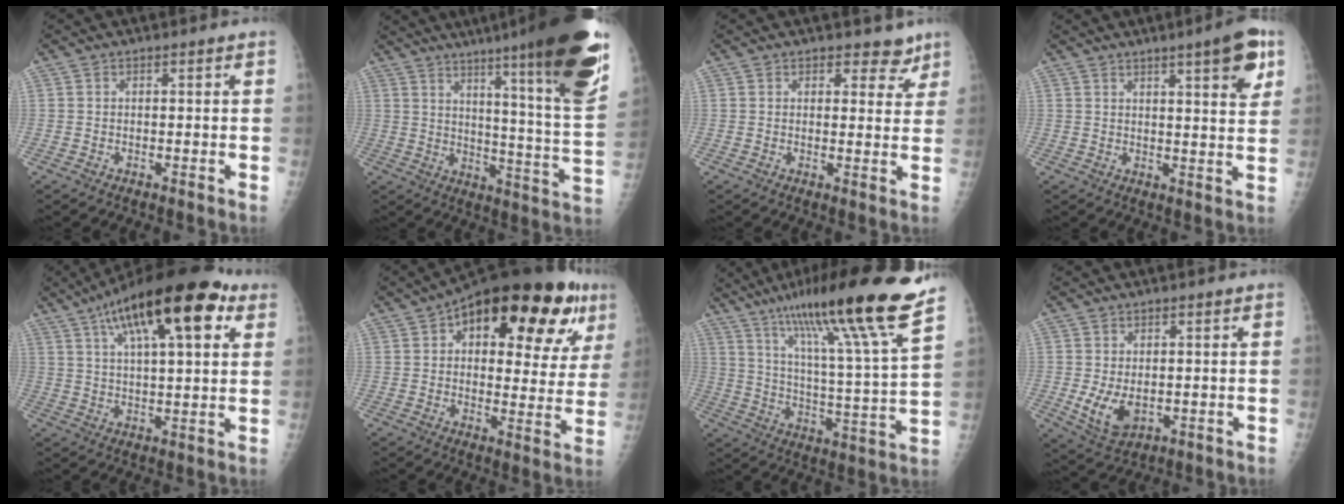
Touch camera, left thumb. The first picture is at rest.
{"total": 27.8, "force": [18.1, 1.8, 21.1], "torque": [-0.266, -0.095, 0.253]}
{"total": 4.2, "force": [3.3, 2.5, 0.9], "torque": [0.020, -0.021, 0.038]}
{"total": 9.1, "force": [4.9, 1.6, 7.5], "torque": [-0.088, -0.022, 0.064]}
{"total": 21.5, "force": [10.5, 7.4, 17.3], "torque": [-0.259, 0.000, 0.162]}
{"total": 25.8, "force": [11.7, 11.8, 19.7], "torque": [-0.238, 0.013, 0.161]}
{"total": 24.0, "force": [17.2, 0.5, 16.8], "torque": [-0.256, -0.074, 0.273]}
{"total": 6.3, "force": [-0.6, 4.0, 4.9], "torque": [-0.083, -0.015, 0.004]}